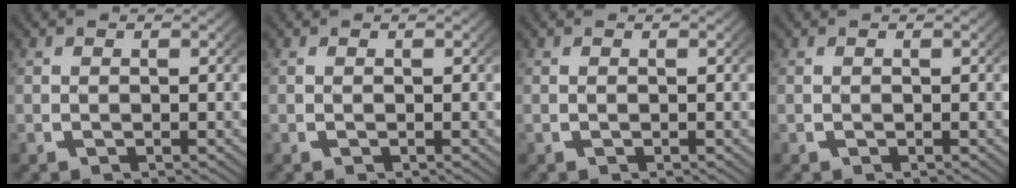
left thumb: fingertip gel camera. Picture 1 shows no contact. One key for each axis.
{"total": 0.0}
{"total": 0.0}
{"total": 0.0}